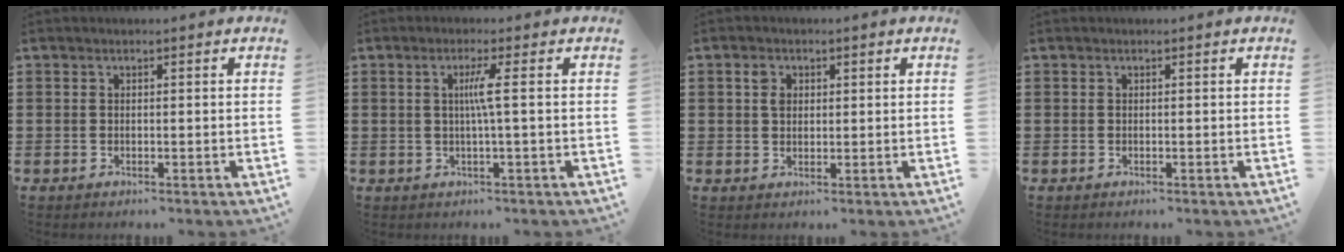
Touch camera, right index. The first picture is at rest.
{"total": 3.2, "force": [0.2, -0.6, 3.1], "torque": [-0.059, -0.005, -0.003]}
{"total": 2.4, "force": [0.8, 1.8, 1.4], "torque": [-0.026, 0.006, 0.012]}
{"total": 0.0}